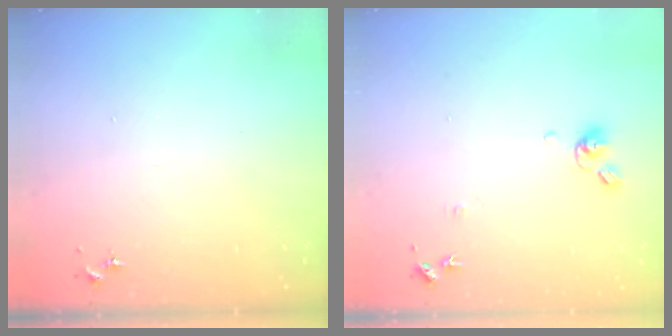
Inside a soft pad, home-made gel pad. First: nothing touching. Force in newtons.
{"total": 7.9, "press": 7.9, "slide": 0.8}